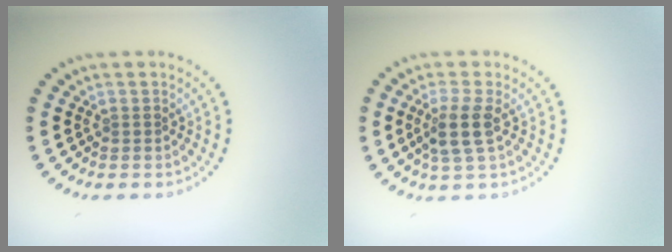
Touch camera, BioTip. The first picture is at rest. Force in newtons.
{"total": 2.7, "press": 2.3, "slide": 1.4}